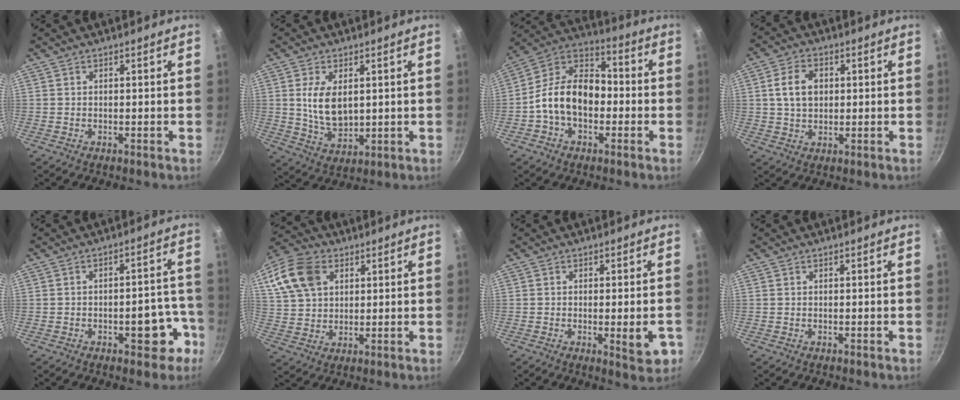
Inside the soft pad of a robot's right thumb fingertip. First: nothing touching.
{"total": 8.6, "force": [1.7, 4.9, 6.8], "torque": [-0.120, -0.019, 0.040]}
{"total": 14.7, "force": [-2.4, 10.1, 10.4], "torque": [-0.143, 0.048, -0.064]}
{"total": 7.2, "force": [1.2, 5.1, 4.8], "torque": [-0.074, 0.008, 0.019]}
{"total": 8.5, "force": [-4.0, 4.3, 6.2], "torque": [-0.034, 0.044, -0.045]}
{"total": 13.2, "force": [5.2, 9.3, 7.8], "torque": [-0.141, 0.006, 0.095]}
{"total": 6.0, "force": [-1.6, 1.7, 5.6], "torque": [-0.064, -0.005, -0.019]}
{"total": 0.0}